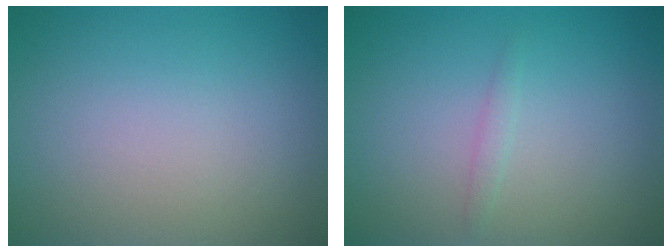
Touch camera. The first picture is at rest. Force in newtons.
{"total": 0.8, "press": 0.8, "slide": 0.0}